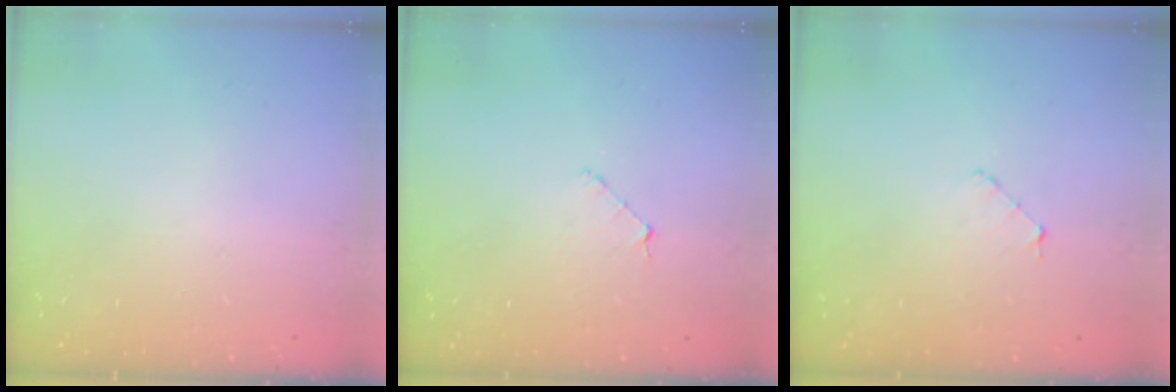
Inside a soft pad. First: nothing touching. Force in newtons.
{"total": 4.1, "press": 4.1, "slide": 0.4}
{"total": 2.9, "press": 2.9, "slide": 0.3}